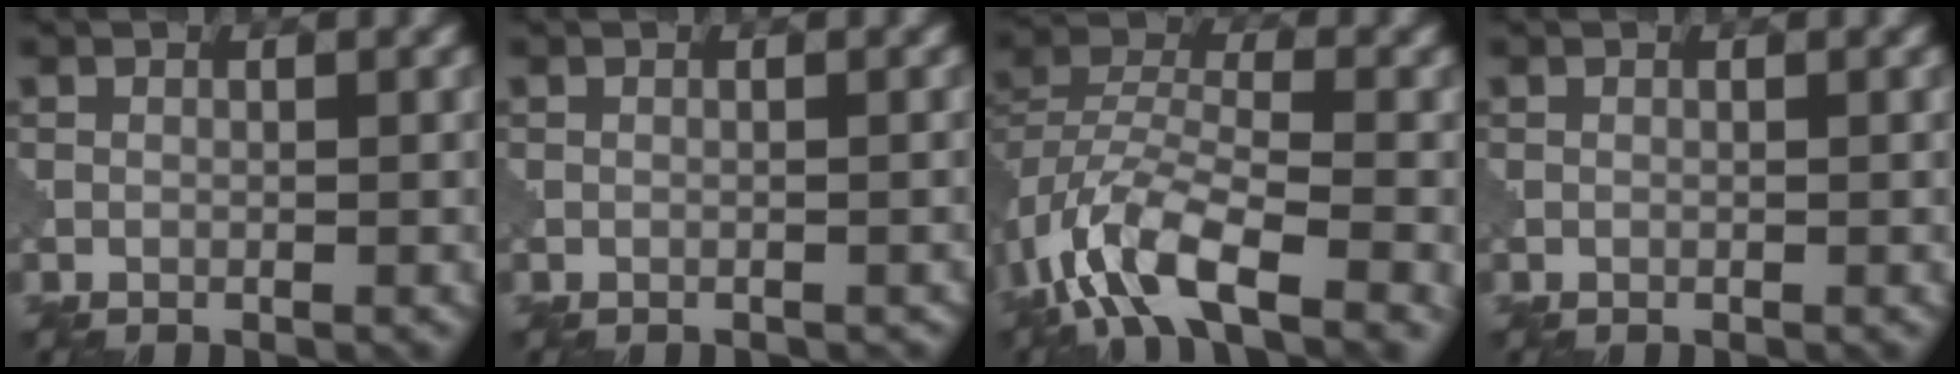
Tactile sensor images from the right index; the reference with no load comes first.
{"total": 0.7, "force": [-0.7, 0.2, 0.1], "torque": [-0.002, -0.004, -0.008]}
{"total": 10.0, "force": [-5.2, 4.2, 7.4], "torque": [-0.142, 0.000, -0.107]}
{"total": 0.0}